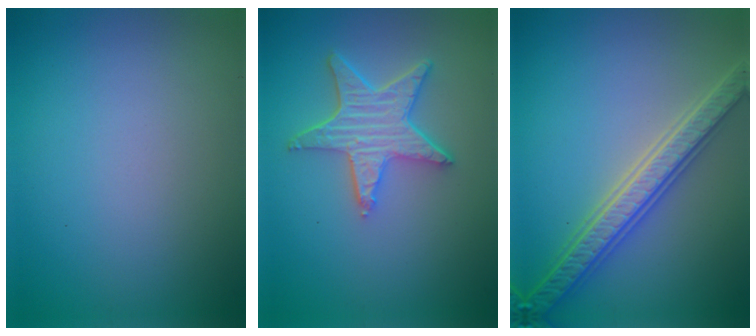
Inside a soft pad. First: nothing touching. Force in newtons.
{"total": 5.1, "press": 4.0, "slide": 3.1}
{"total": 5.5, "press": 5.4, "slide": 1.1}